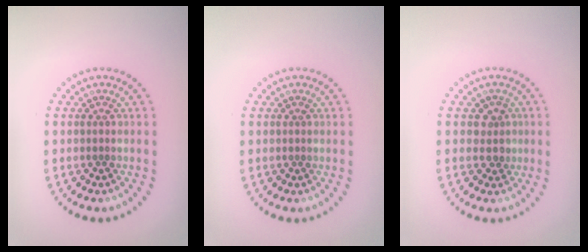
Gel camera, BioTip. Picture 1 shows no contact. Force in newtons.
{"total": 0.0}
{"total": 1.4, "press": 1.3, "slide": 0.7}